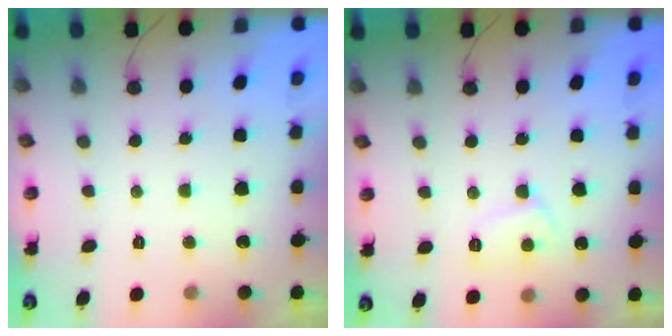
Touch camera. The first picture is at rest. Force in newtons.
{"total": 6.1, "press": 6.1, "slide": 0.6}